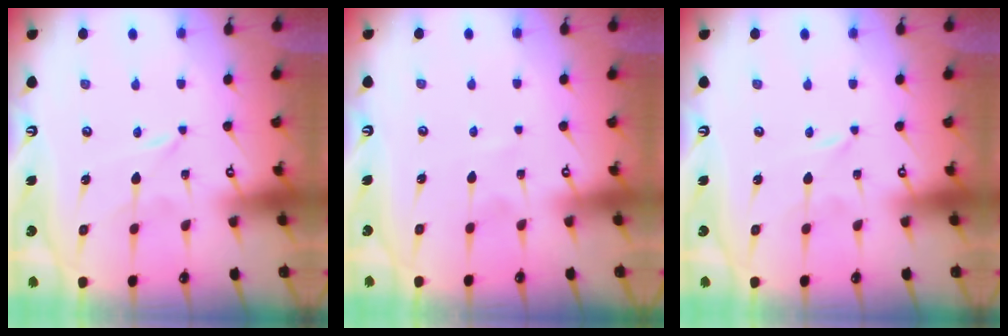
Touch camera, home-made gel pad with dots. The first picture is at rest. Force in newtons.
{"total": 2.1, "press": 2.1, "slide": 0.2}
{"total": 0.0}